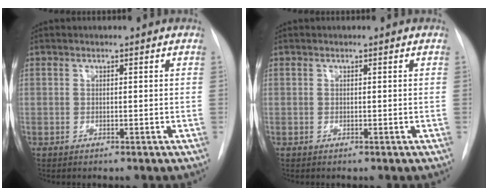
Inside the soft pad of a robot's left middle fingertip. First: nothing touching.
{"total": 0.0}